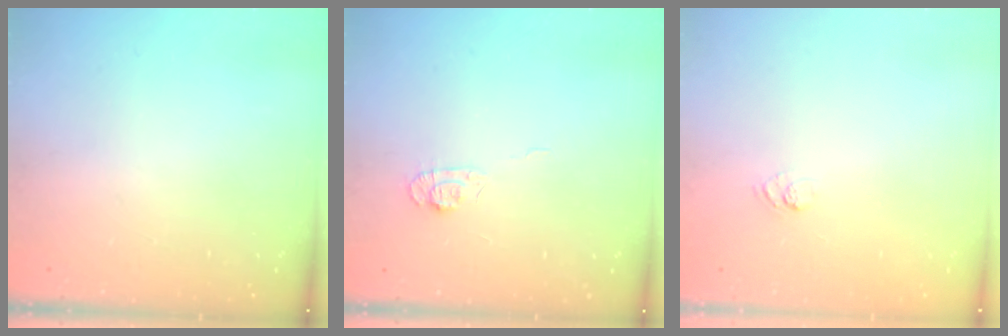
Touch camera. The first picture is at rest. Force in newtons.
{"total": 5.6, "press": 5.6, "slide": 0.7}
{"total": 3.2, "press": 3.0, "slide": 1.0}